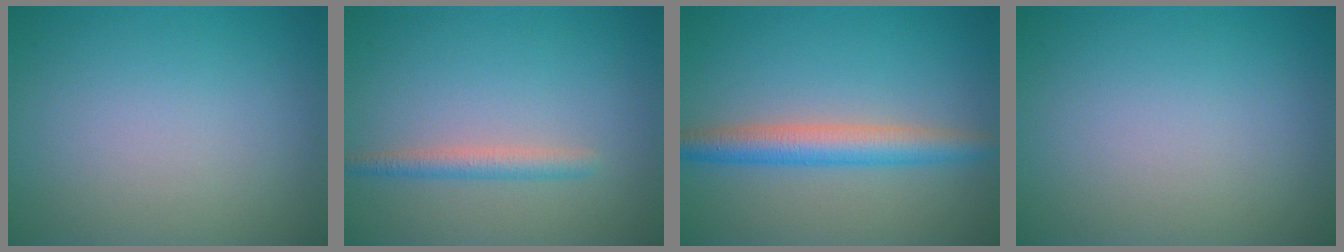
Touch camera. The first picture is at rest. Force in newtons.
{"total": 1.8, "press": 1.8, "slide": 0.1}
{"total": 4.0, "press": 4.0, "slide": 0.2}
{"total": 0.0}